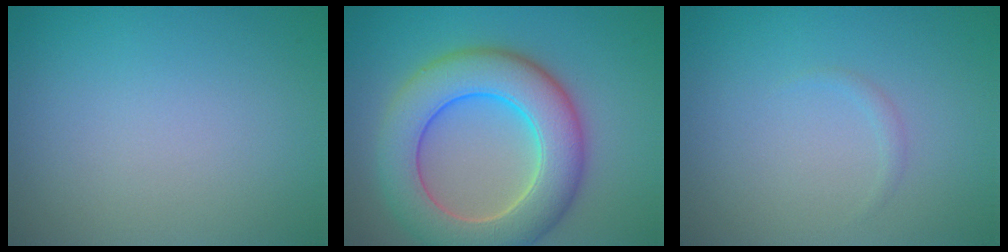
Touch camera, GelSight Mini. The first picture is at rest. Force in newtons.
{"total": 9.0, "press": 9.0, "slide": 0.5}
{"total": 0.6, "press": 0.5, "slide": 0.1}